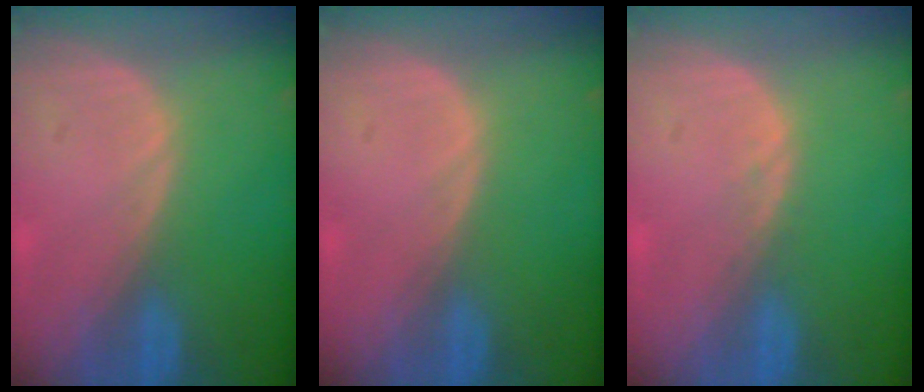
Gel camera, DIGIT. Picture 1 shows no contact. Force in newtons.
{"total": 0.0}
{"total": 0.6, "press": 0.6, "slide": 0.1}